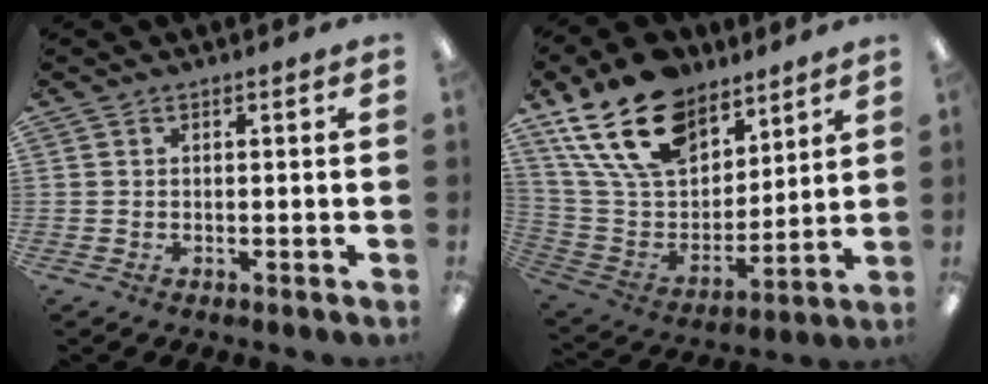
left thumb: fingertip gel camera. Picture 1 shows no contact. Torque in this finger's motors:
{"motor_torque": [2.81, 2.05, 1.82, -0.95, 0.50]}